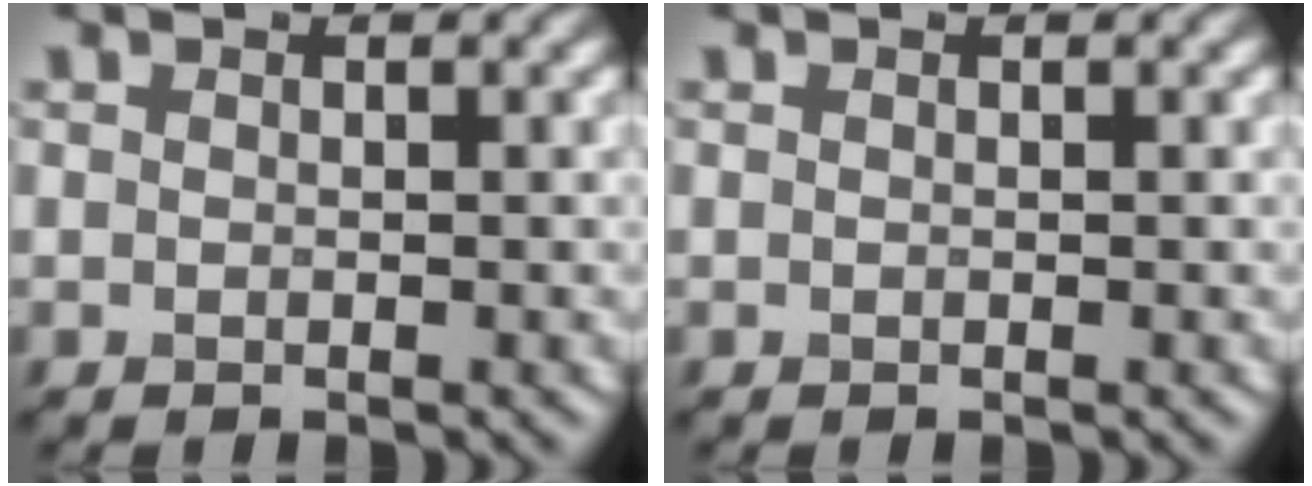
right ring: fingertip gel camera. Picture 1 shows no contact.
{"total": 0.0}